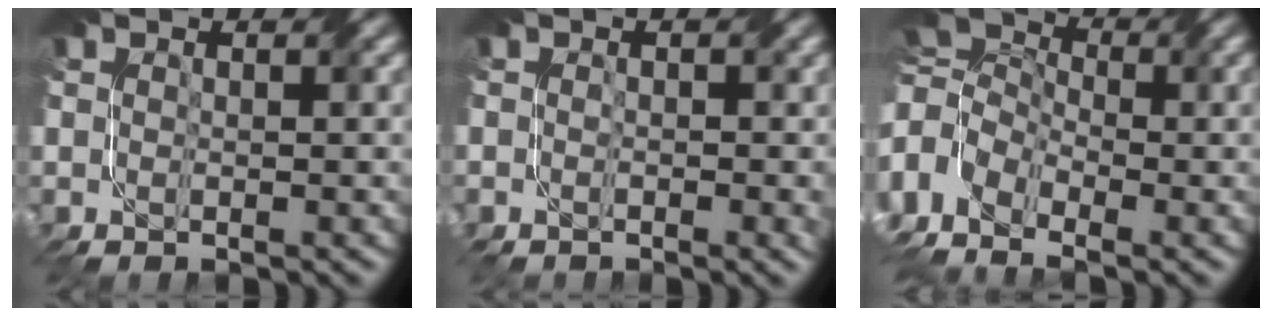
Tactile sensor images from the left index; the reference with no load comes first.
{"total": 1.6, "force": [-1.6, 0.1, -0.1], "torque": [0.000, -0.008, -0.007]}
{"total": 6.4, "force": [-2.5, 4.6, 3.6], "torque": [-0.094, 0.001, -0.044]}